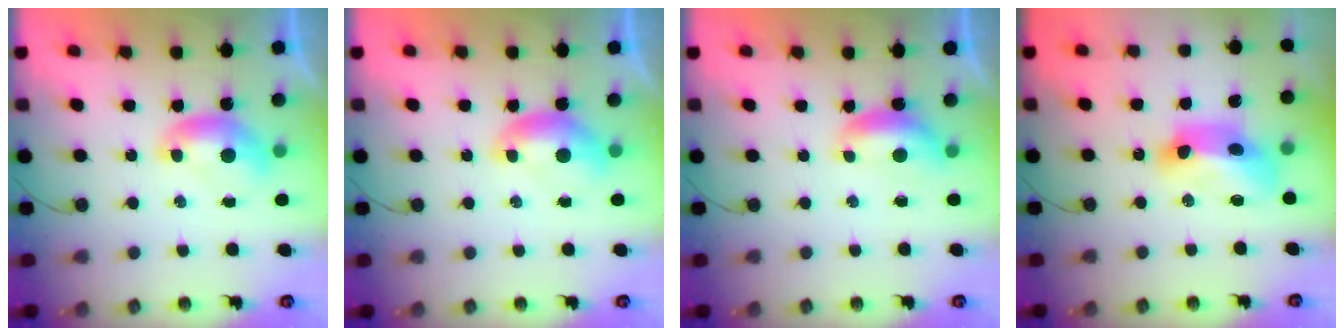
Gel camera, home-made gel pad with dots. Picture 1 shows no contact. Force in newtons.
{"total": 0.8, "press": 0.8, "slide": 0.2}
{"total": 1.7, "press": 1.6, "slide": 0.7}
{"total": 8.9, "press": 8.8, "slide": 1.3}